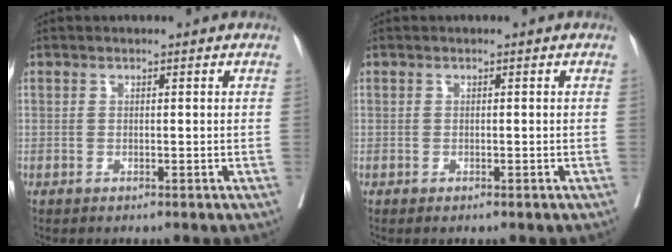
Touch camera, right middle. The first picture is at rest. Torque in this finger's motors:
{"motor_torque": [-0.04, 0.00, 0.04, 0.00]}